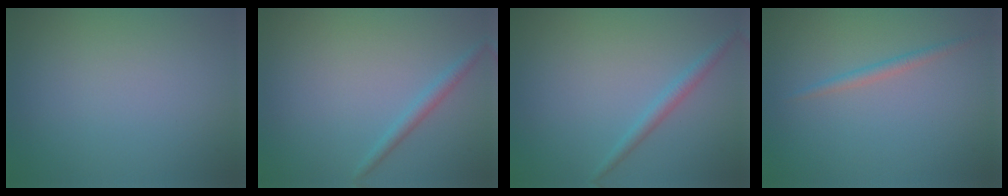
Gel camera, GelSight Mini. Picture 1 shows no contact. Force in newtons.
{"total": 1.4, "press": 1.4, "slide": 0.1}
{"total": 1.4, "press": 1.4, "slide": 0.0}
{"total": 1.1, "press": 1.1, "slide": 0.1}